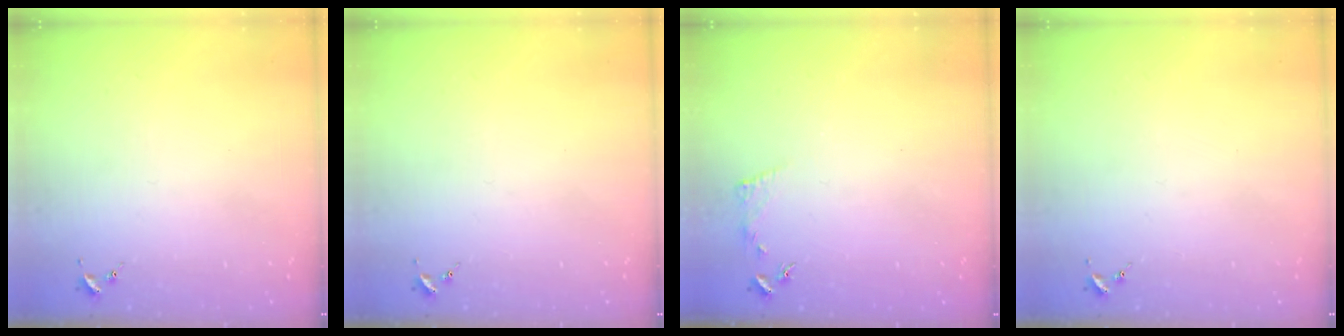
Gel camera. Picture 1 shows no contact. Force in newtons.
{"total": 0.0}
{"total": 3.8, "press": 3.7, "slide": 0.8}
{"total": 0.0}